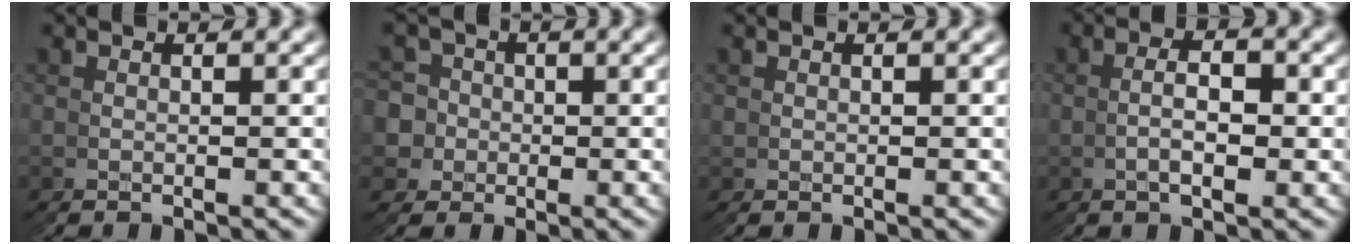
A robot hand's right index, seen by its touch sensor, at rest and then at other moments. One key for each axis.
{"total": 9.8, "fx": -0.4, "fy": 9.3, "fz": 2.8, "tx": -0.043, "ty": -0.025, "tz": -0.014}
{"total": 0.9, "fx": -0.1, "fy": 0.8, "fz": -0.3, "tx": 0.009, "ty": -0.005, "tz": 0.003}
{"total": 3.5, "fx": 0.0, "fy": 1.8, "fz": 3.0, "tx": -0.038, "ty": 0.002, "tz": -0.005}